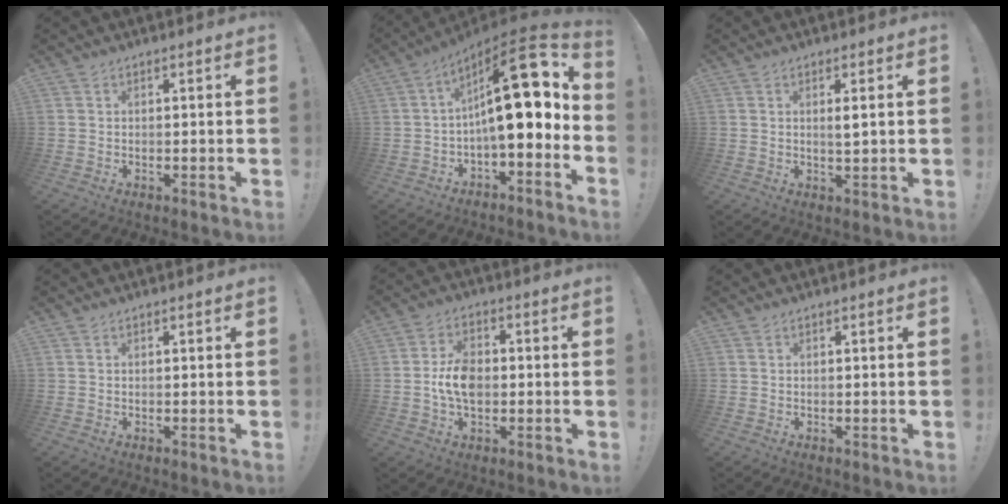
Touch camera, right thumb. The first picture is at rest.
{"total": 20.1, "force": [3.1, 6.1, 18.9], "torque": [-0.291, -0.018, 0.046]}
{"total": 2.3, "force": [0.8, 0.3, 2.2], "torque": [-0.027, -0.009, 0.009]}
{"total": 0.0}
{"total": 8.7, "force": [-1.2, 5.7, 6.5], "torque": [-0.112, 0.008, -0.021]}
{"total": 0.0}